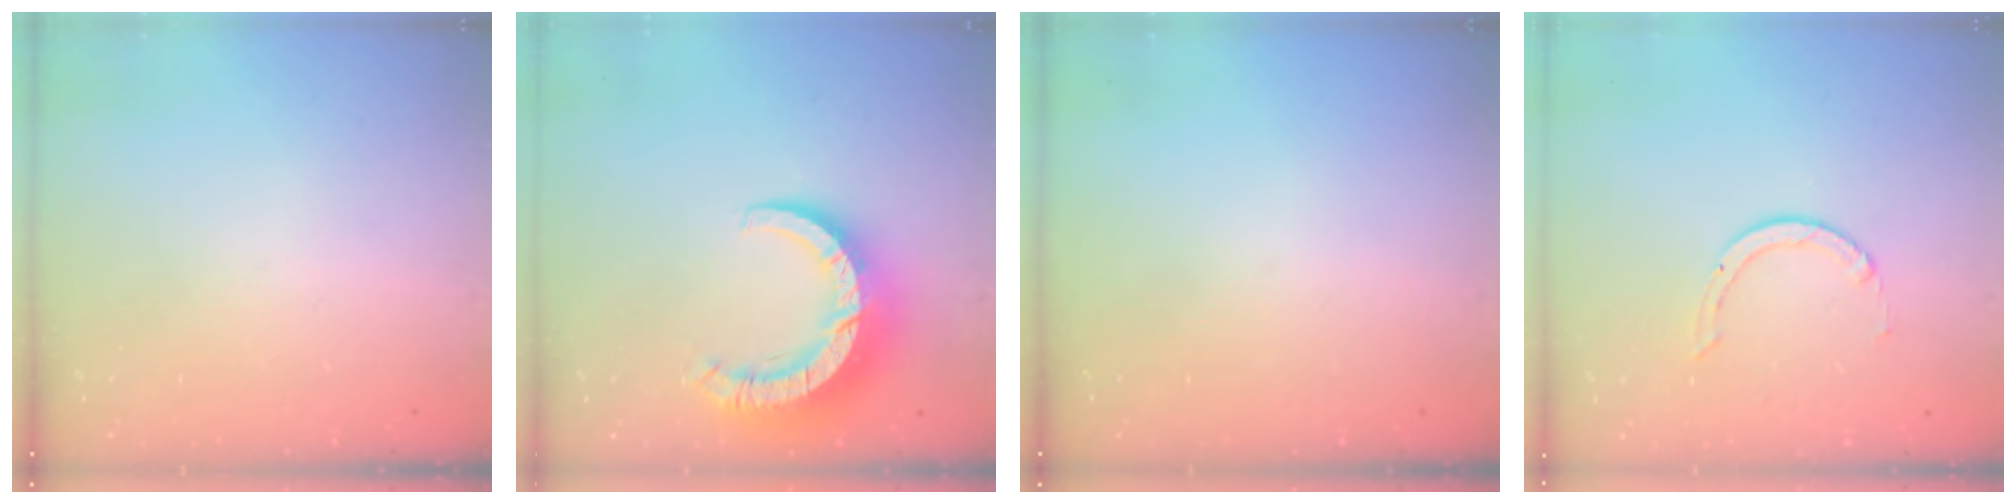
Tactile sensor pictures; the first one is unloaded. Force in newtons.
{"total": 11.6, "press": 11.5, "slide": 1.3}
{"total": 0.0}
{"total": 1.5, "press": 1.5, "slide": 0.2}